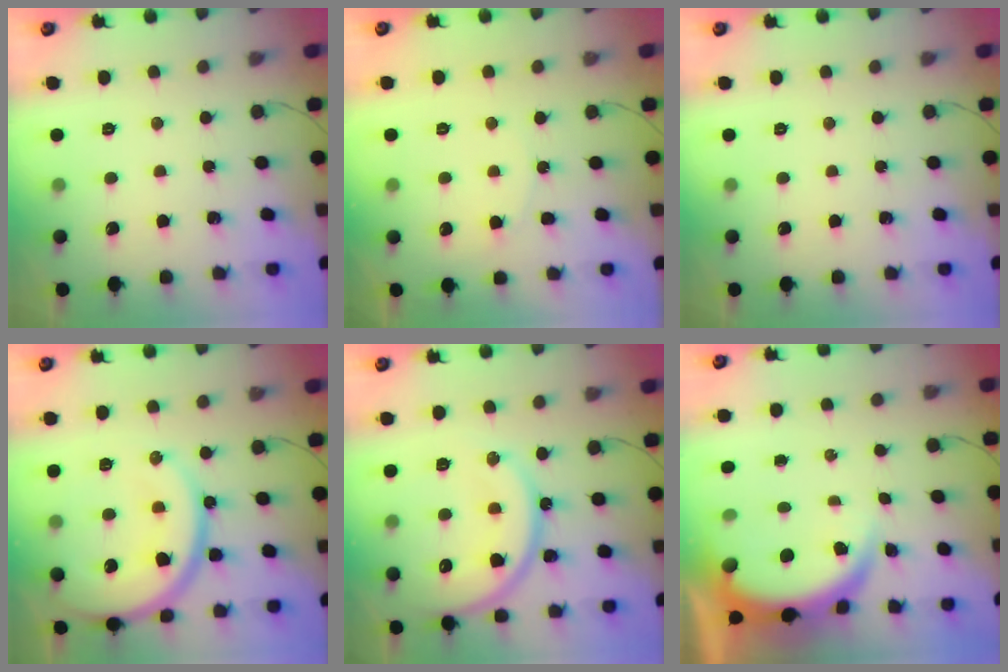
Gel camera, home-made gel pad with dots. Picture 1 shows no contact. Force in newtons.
{"total": 4.9, "press": 4.9, "slide": 0.6}
{"total": 0.0}
{"total": 17.6, "press": 17.6, "slide": 1.8}
{"total": 17.9, "press": 17.8, "slide": 1.5}
{"total": 6.4, "press": 6.1, "slide": 1.6}